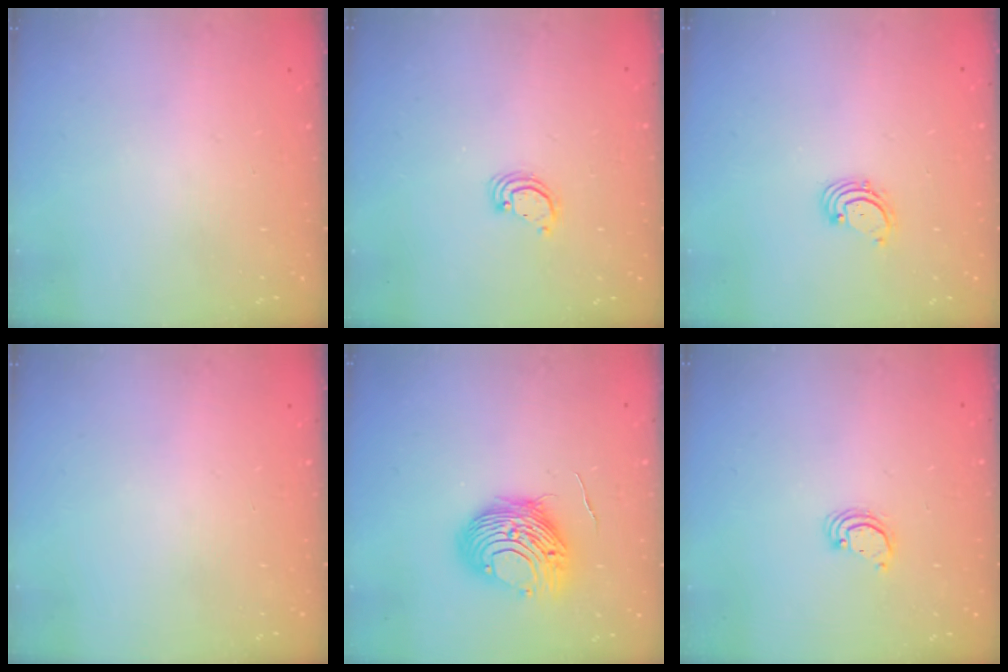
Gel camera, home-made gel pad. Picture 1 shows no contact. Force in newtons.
{"total": 2.6, "press": 2.6, "slide": 0.2}
{"total": 1.6, "press": 1.6, "slide": 0.2}
{"total": 0.0}
{"total": 11.5, "press": 11.4, "slide": 1.1}
{"total": 2.7, "press": 2.7, "slide": 0.2}